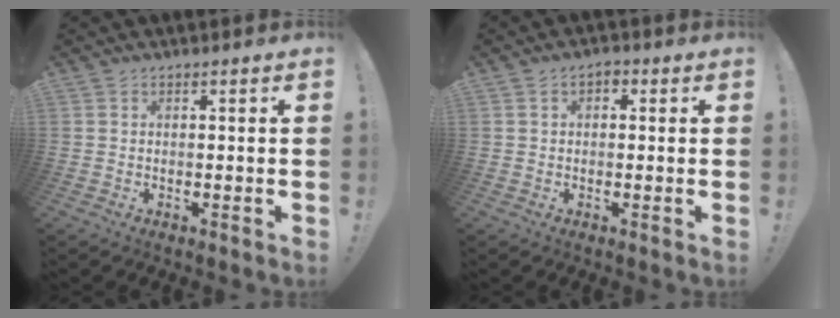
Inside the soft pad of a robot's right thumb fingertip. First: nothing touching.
{"total": 2.1, "force": [0.2, 1.6, 1.3], "torque": [-0.019, 0.006, 0.003]}